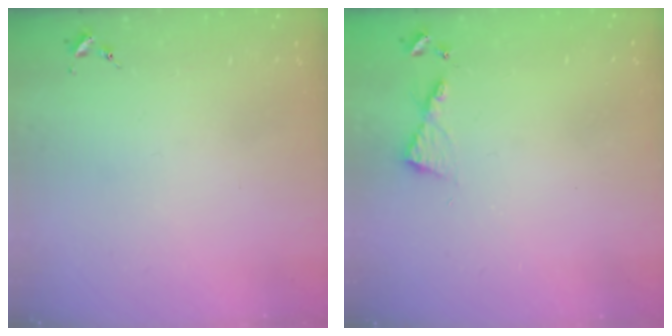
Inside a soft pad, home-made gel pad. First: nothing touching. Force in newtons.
{"total": 5.3, "press": 5.3, "slide": 0.5}